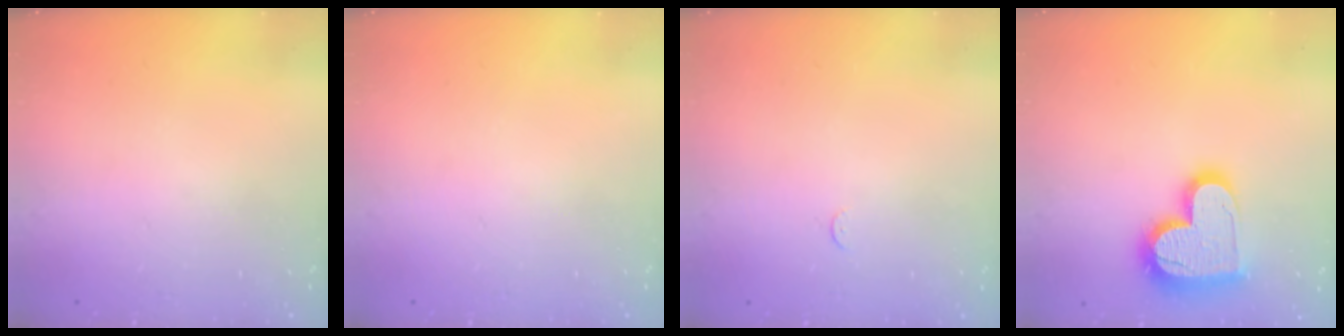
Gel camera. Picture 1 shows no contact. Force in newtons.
{"total": 0.0}
{"total": 2.3, "press": 2.3, "slide": 0.3}
{"total": 16.9, "press": 16.9, "slide": 1.3}